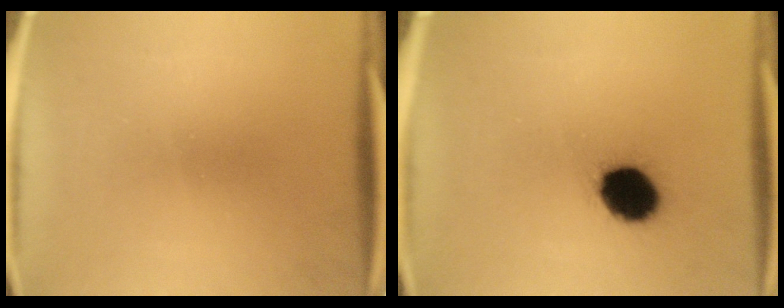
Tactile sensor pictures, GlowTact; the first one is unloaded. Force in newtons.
{"total": 12.3}